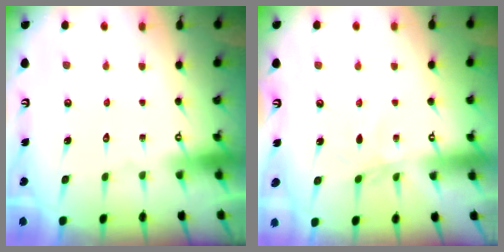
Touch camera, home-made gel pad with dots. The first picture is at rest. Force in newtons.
{"total": 1.5, "press": 1.5, "slide": 0.4}